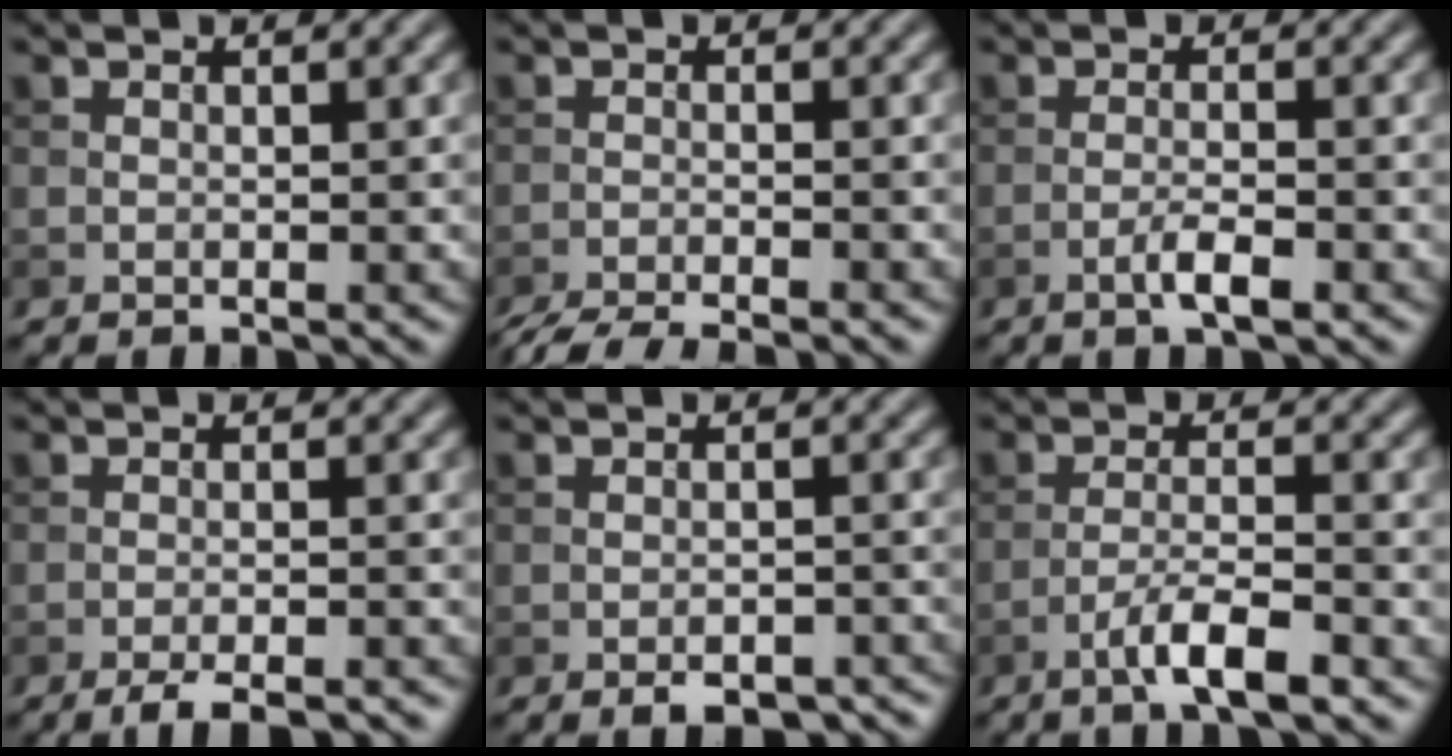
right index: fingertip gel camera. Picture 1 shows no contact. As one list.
[{"total": 5.5, "force": [-4.9, 0.7, 2.2], "torque": [-0.041, -0.020, -0.084]}, {"total": 2.3, "force": [-1.2, 0.4, 1.9], "torque": [-0.036, 0.005, -0.025]}, {"total": 3.8, "force": [-2.9, 0.6, 2.3], "torque": [-0.036, -0.002, -0.049]}, {"total": 3.9, "force": [-2.8, 1.6, 2.2], "torque": [-0.033, 0.000, -0.033]}, {"total": 4.2, "force": [-2.7, 0.7, 3.2], "torque": [-0.062, 0.005, -0.053]}]